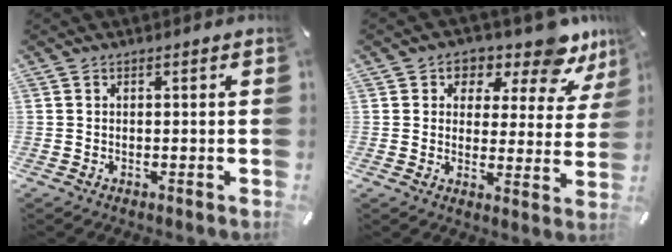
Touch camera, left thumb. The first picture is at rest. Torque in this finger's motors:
{"motor_torque": [0.18, 0.11, 0.16, -0.20, 0.00]}